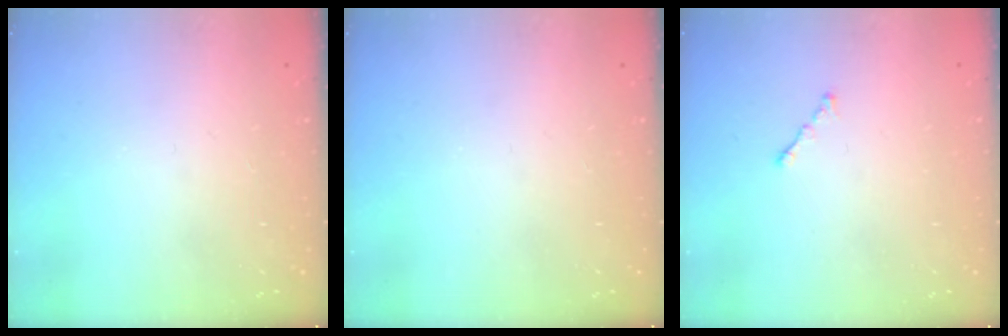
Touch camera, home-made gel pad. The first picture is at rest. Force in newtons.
{"total": 0.0}
{"total": 0.6, "press": 0.5, "slide": 0.4}